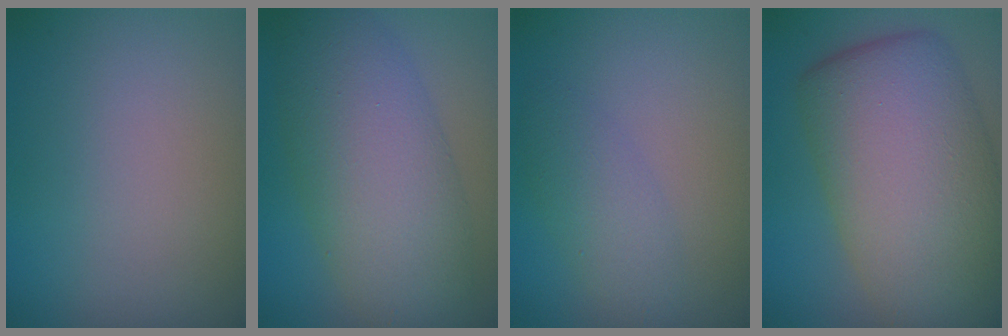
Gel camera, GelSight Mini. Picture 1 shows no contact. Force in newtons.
{"total": 8.5, "press": 8.5, "slide": 0.1}
{"total": 2.5, "press": 2.5, "slide": 0.1}
{"total": 12.2, "press": 12.1, "slide": 0.7}